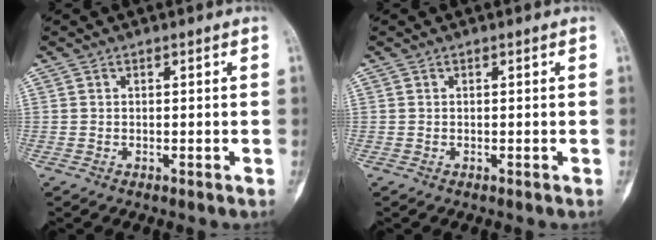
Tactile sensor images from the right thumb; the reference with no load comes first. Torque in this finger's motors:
{"motor_torque": [0.11, 0.04, -0.13, 0.02, 0.03]}